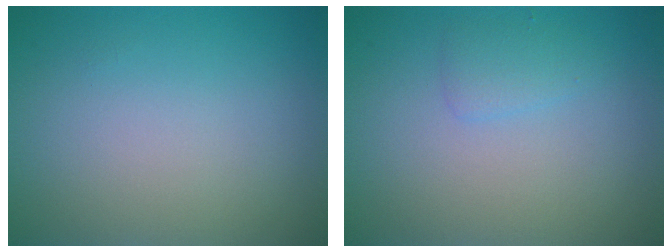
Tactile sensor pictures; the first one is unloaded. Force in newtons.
{"total": 1.2, "press": 1.2, "slide": 0.1}